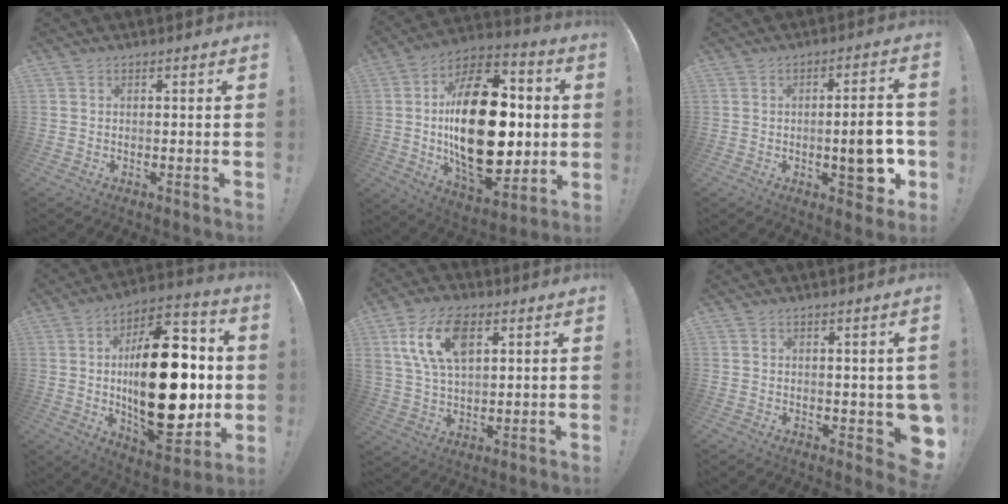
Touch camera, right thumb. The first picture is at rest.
{"total": 33.2, "force": [0.5, 18.6, 27.5], "torque": [-0.475, 0.001, 0.020]}
{"total": 10.3, "force": [-2.0, 4.1, 9.2], "torque": [-0.104, 0.003, -0.030]}
{"total": 32.4, "force": [-0.4, 16.2, 28.1], "torque": [-0.470, 0.001, 0.005]}
{"total": 14.0, "force": [5.9, 8.2, 9.7], "torque": [-0.189, -0.004, 0.109]}
{"total": 4.5, "force": [0.0, 2.7, 3.5], "torque": [-0.026, -0.004, 0.006]}